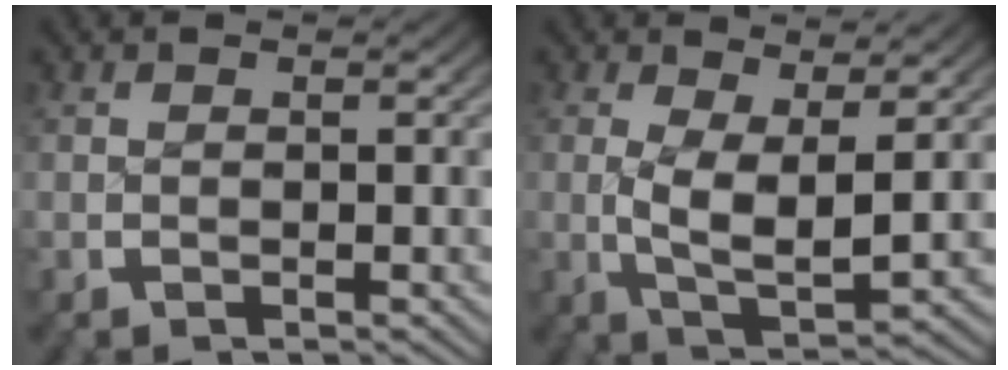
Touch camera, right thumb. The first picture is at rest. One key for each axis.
{"total": 5.6, "fx": 0.8, "fy": 2.7, "fz": 4.9, "tx": -0.106, "ty": -0.029, "tz": 0.024}